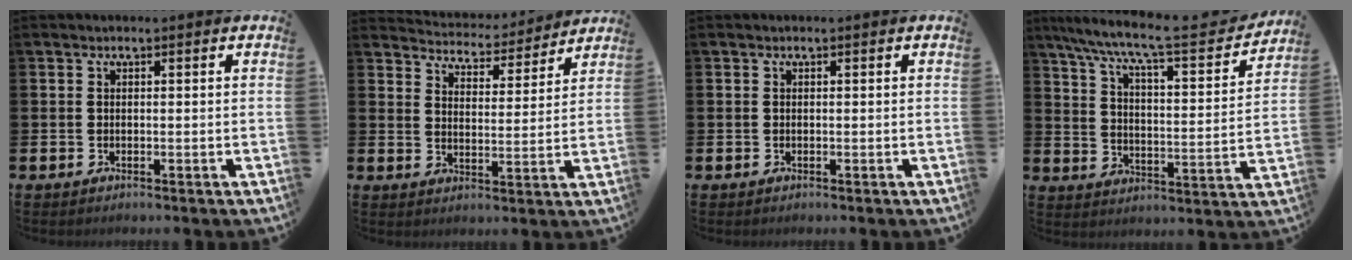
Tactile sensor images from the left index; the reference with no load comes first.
{"total": 4.8, "force": [4.7, 0.9, 0.0], "torque": [-0.016, -0.043, 0.078]}
{"total": 0.0}
{"total": 8.6, "force": [7.5, 1.2, 4.1], "torque": [-0.100, -0.056, 0.118]}